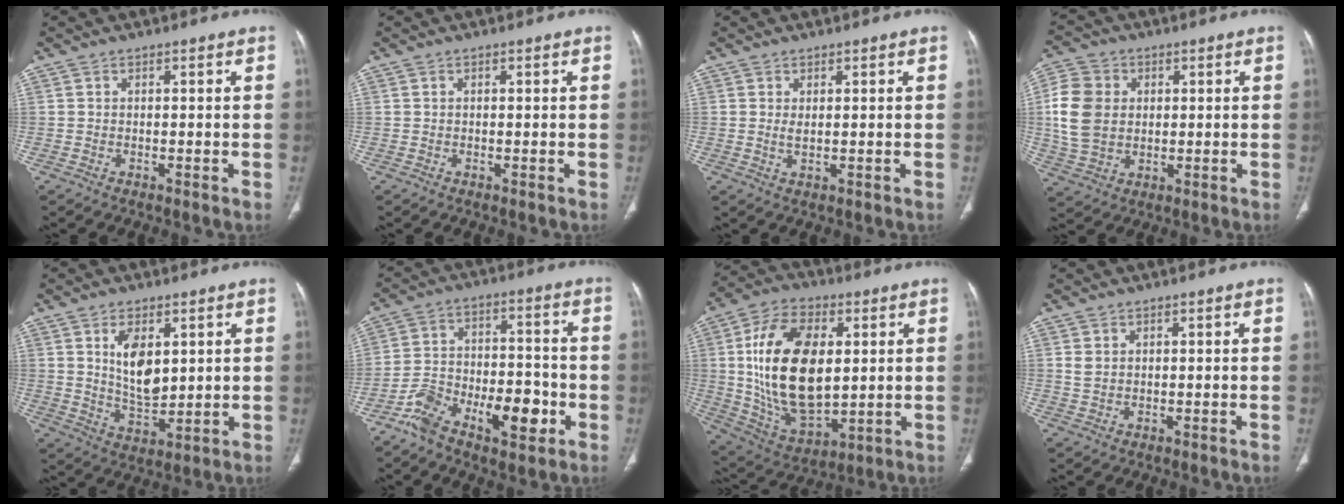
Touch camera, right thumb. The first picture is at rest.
{"total": 0.0}
{"total": 1.4, "force": [0.4, 0.5, 1.3], "torque": [-0.026, -0.007, 0.011]}
{"total": 11.3, "force": [1.3, 8.9, 6.7], "torque": [-0.129, 0.002, 0.026]}
{"total": 9.3, "force": [2.9, 5.0, 7.3], "torque": [-0.109, -0.021, 0.063]}
{"total": 13.4, "force": [-6.5, 6.3, 9.8], "torque": [-0.154, 0.039, -0.107]}
{"total": 22.8, "force": [3.0, 13.1, 18.4], "torque": [-0.324, -0.012, 0.065]}
{"total": 1.8, "force": [0.7, 1.3, 1.0], "torque": [-0.019, -0.002, 0.021]}